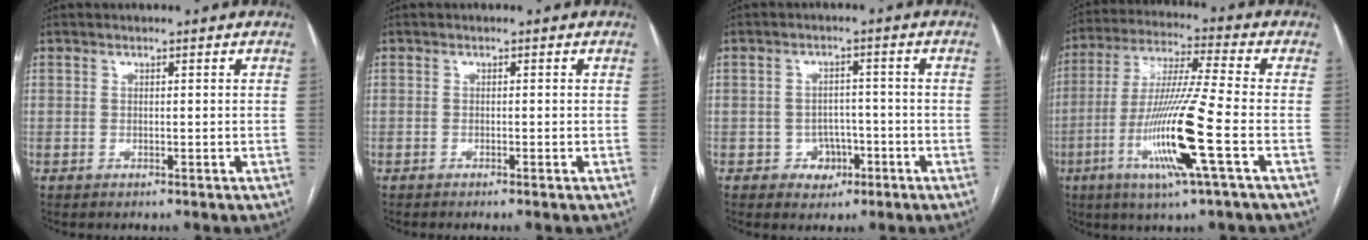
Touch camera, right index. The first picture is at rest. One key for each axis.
{"total": 0.7, "fx": -0.5, "fy": -0.2, "fz": 0.4, "tx": -0.006, "ty": 0.003, "tz": -0.011}
{"total": 3.9, "fx": -1.7, "fy": 3.3, "fz": 1.1, "tx": -0.003, "ty": 0.011, "tz": -0.018}
{"total": 15.2, "fx": -4.8, "fy": -0.8, "fz": 14.3, "tx": -0.291, "ty": -0.018, "tz": -0.097}